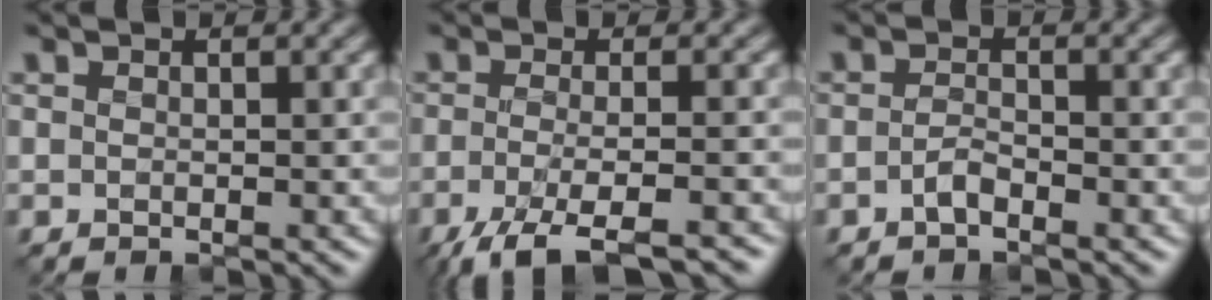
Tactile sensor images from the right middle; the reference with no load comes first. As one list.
[{"total": 6.9, "force": [-4.5, 1.7, 4.9], "torque": [-0.077, -0.008, -0.082]}, {"total": 1.2, "force": [-1.0, 0.3, 0.7], "torque": [-0.019, 0.003, -0.021]}]